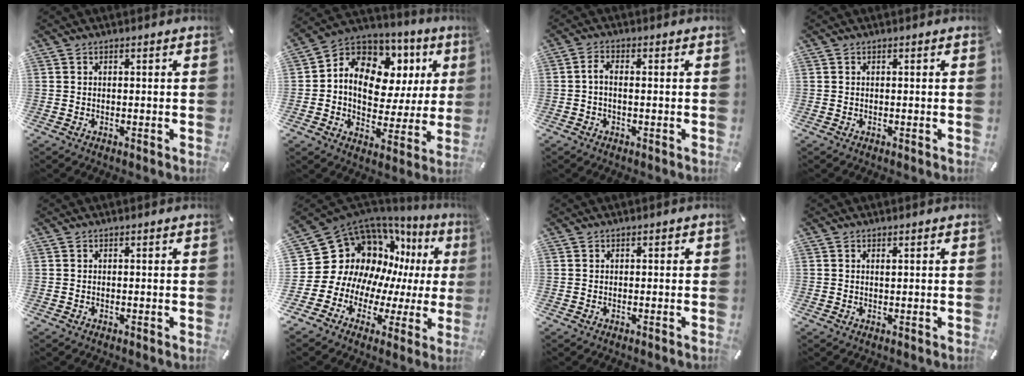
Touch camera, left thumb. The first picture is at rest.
{"total": 13.0, "force": [4.1, 9.9, 7.4], "torque": [-0.121, -0.032, 0.077]}
{"total": 2.7, "force": [-0.4, 1.0, 2.5], "torque": [-0.046, 0.006, -0.007]}
{"total": 0.0}
{"total": 0.0}
{"total": 16.6, "force": [6.0, 13.9, 6.7], "torque": [-0.113, -0.083, 0.136]}
{"total": 0.0}
{"total": 0.5, "force": [0.2, 0.1, 0.4], "torque": [-0.009, -0.001, 0.005]}